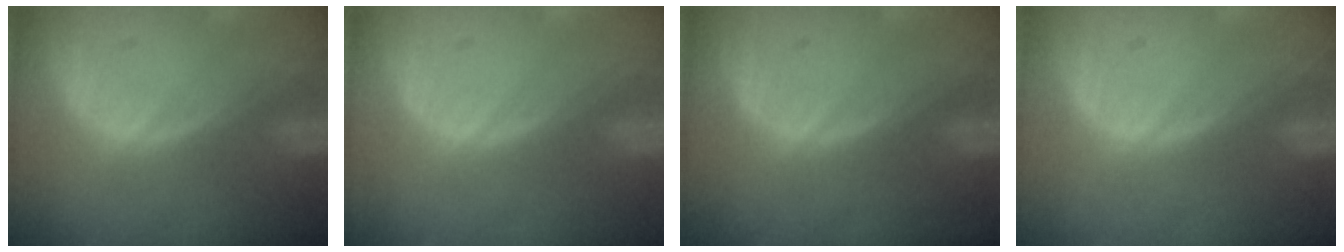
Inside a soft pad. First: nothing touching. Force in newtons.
{"total": 0.0}
{"total": 0.0}
{"total": 0.0}